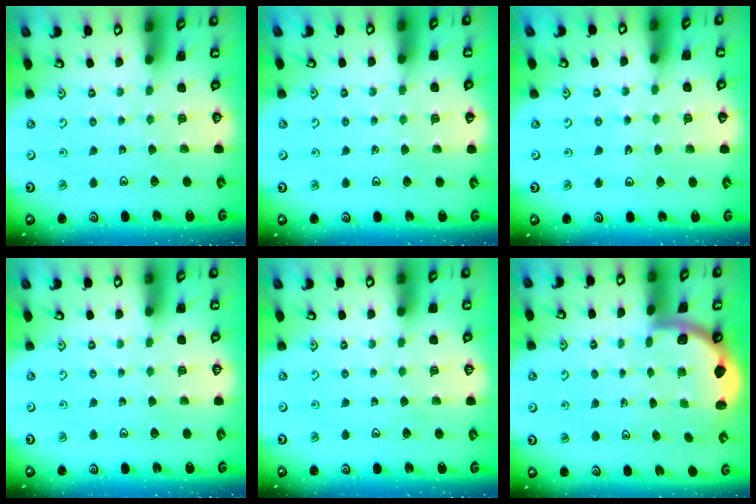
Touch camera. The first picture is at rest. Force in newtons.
{"total": 3.0, "press": 3.0, "slide": 0.5}
{"total": 3.7, "press": 3.5, "slide": 1.2}
{"total": 0.0}
{"total": 0.0}
{"total": 1.6, "press": 1.6, "slide": 0.1}